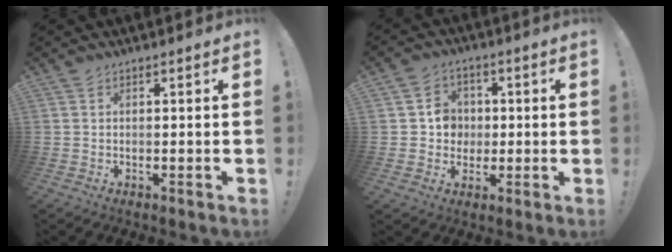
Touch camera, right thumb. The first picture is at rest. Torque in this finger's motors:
{"motor_torque": [0.30, 0.33, -0.31, -0.16, -0.03]}